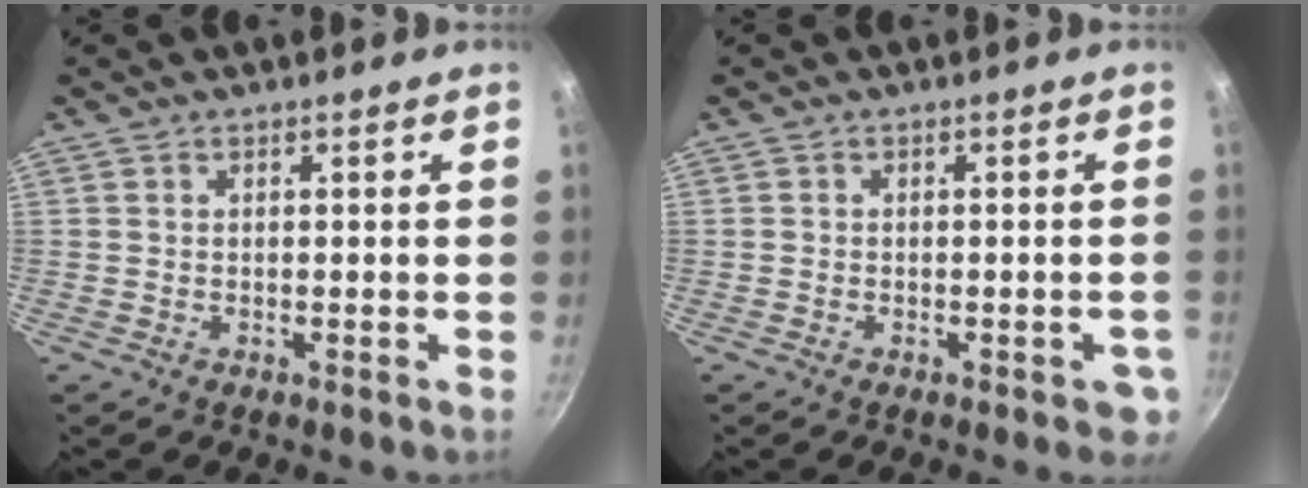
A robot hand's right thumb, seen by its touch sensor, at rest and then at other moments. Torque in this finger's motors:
{"motor_torque": [0.72, 0.42, -0.19, 0.11, 0.01]}